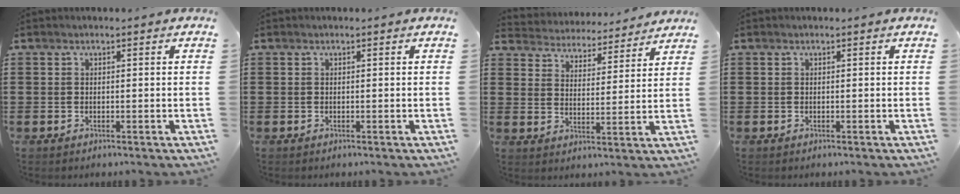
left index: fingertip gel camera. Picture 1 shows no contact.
{"total": 0.0}
{"total": 4.2, "force": [4.2, 0.0, -0.6], "torque": [-0.015, -0.036, 0.069]}
{"total": 0.0}